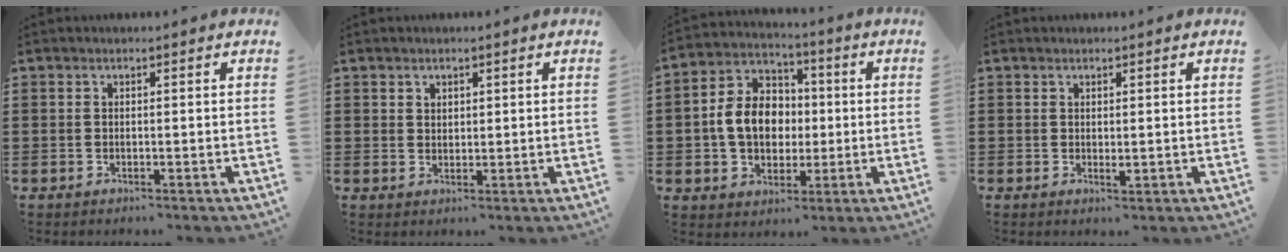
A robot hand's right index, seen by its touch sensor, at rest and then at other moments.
{"total": 1.7, "force": [1.2, 1.1, 0.2], "torque": [-0.006, 0.005, 0.024]}
{"total": 9.3, "force": [-0.5, 7.3, 5.7], "torque": [-0.140, 0.013, -0.015]}
{"total": 1.0, "force": [0.4, 0.4, 0.8], "torque": [-0.014, 0.001, 0.008]}